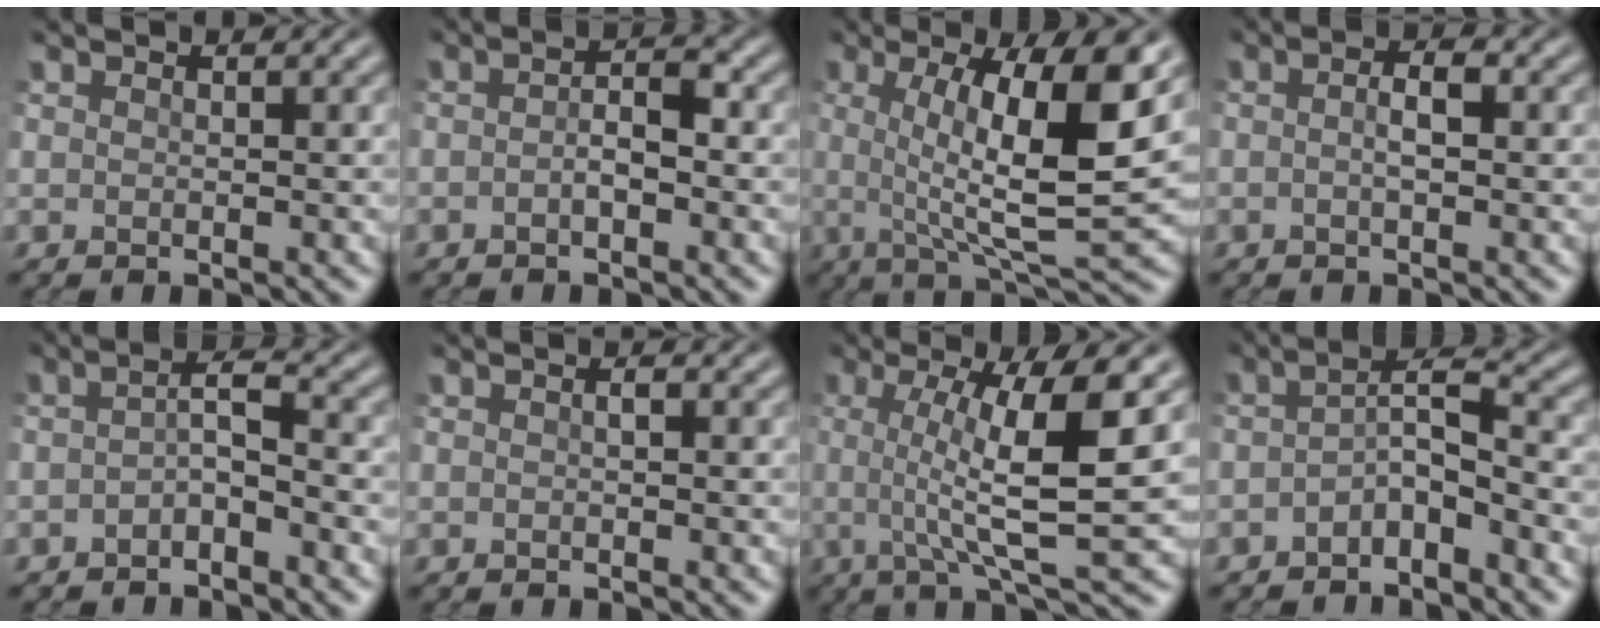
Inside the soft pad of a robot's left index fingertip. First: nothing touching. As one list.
[{"total": 2.3, "force": [-0.8, 0.8, 2.0], "torque": [-0.037, 0.003, -0.020]}, {"total": 11.3, "force": [1.5, 2.6, 10.8], "torque": [-0.162, -0.003, 0.024]}, {"total": 2.1, "force": [-0.2, 0.7, 2.0], "torque": [-0.029, -0.008, -0.009]}, {"total": 2.4, "force": [-1.4, 0.6, 1.9], "torque": [-0.037, 0.006, -0.035]}, {"total": 0.6, "force": [-0.3, 0.1, 0.5], "torque": [-0.013, 0.003, -0.008]}, {"total": 8.6, "force": [0.8, 1.8, 8.4], "torque": [-0.120, 0.000, 0.008]}, {"total": 3.4, "force": [-2.1, 0.9, 2.5], "torque": [-0.049, 0.011, -0.049]}]